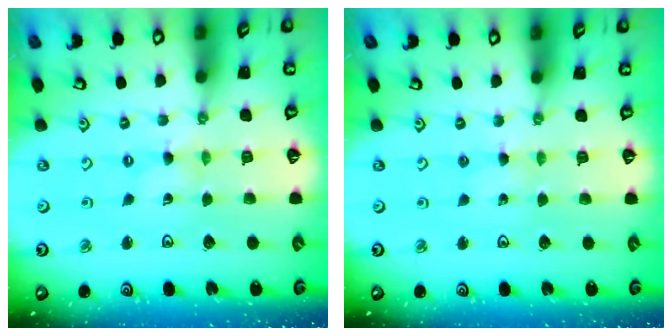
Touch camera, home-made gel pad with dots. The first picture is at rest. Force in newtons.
{"total": 3.0, "press": 3.0, "slide": 0.4}